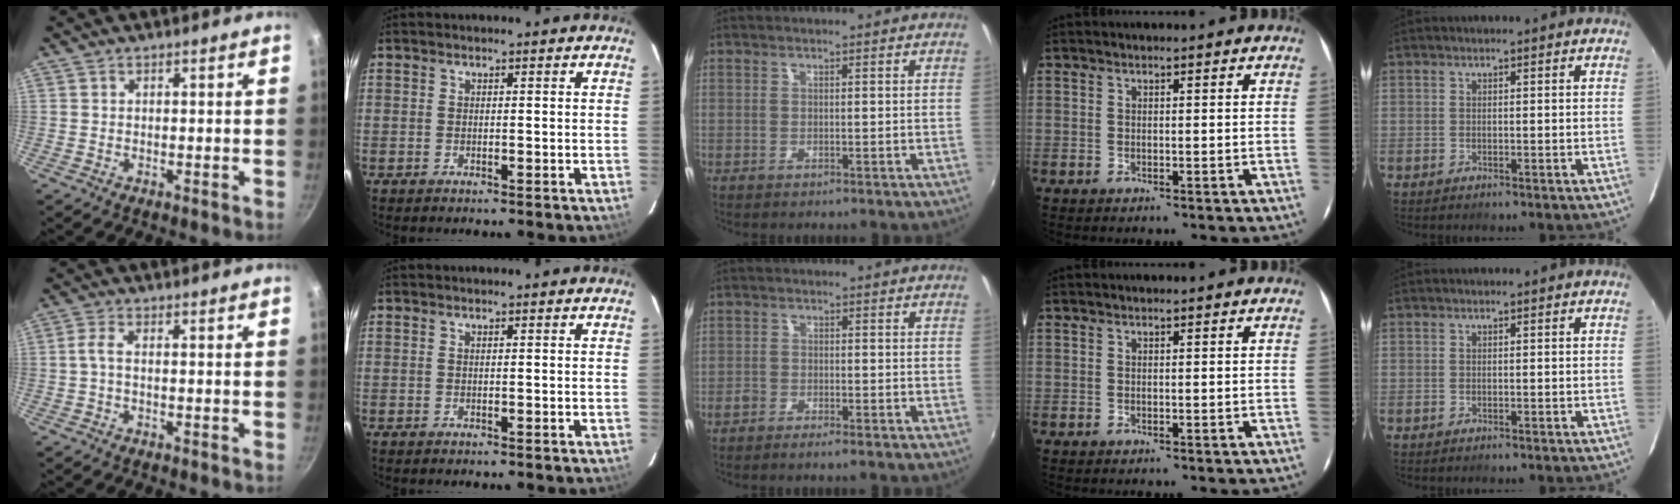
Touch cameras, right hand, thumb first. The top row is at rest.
{"thumb": {"total": 0.8, "force": [-0.1, 0.5, 0.6], "torque": [-0.012, 0.004, -0.004]}, "middle": {"total": 2.6, "force": [-2.2, 0.6, 1.3], "torque": [-0.042, -0.005, -0.045]}}